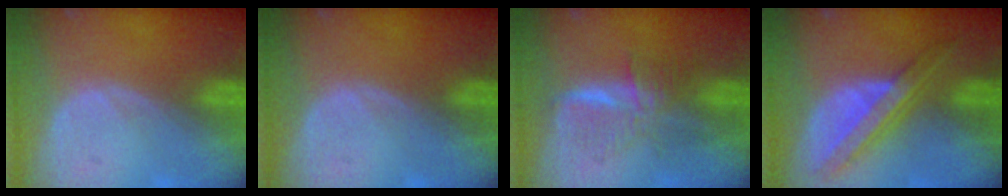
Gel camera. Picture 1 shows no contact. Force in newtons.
{"total": 0.0}
{"total": 5.8, "press": 5.7, "slide": 0.8}
{"total": 8.2, "press": 6.9, "slide": 4.5}